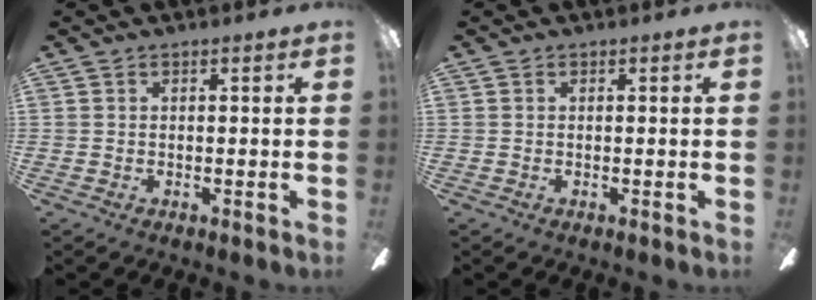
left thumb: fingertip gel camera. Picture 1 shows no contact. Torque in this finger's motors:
{"motor_torque": [-0.01, 0.00, 0.10, -0.09, 0.00]}